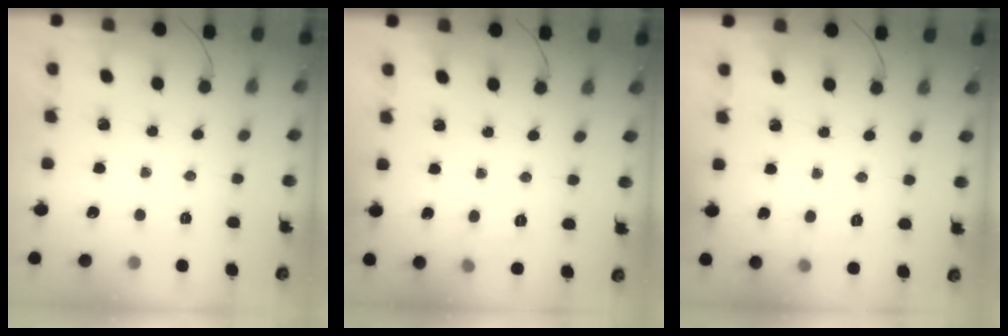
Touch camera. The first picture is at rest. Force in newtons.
{"total": 7.0, "press": 6.8, "slide": 1.7}
{"total": 5.5, "press": 5.2, "slide": 1.5}